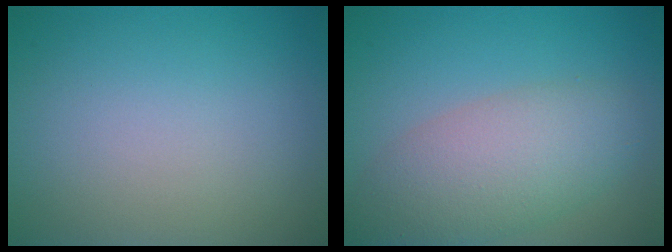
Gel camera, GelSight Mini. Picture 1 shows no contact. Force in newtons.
{"total": 6.1, "press": 6.1, "slide": 0.4}